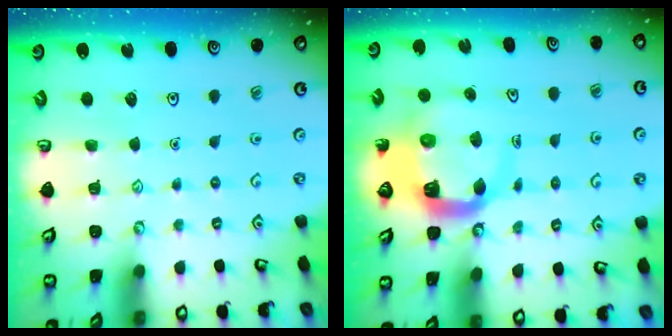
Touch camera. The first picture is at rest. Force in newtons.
{"total": 8.0, "press": 7.9, "slide": 1.0}